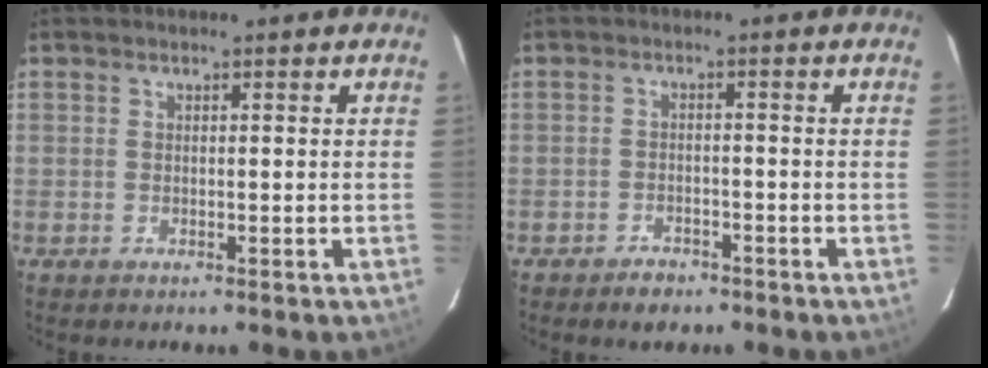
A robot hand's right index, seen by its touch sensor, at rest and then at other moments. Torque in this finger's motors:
{"motor_torque": [0.34, -0.25, 0.02, 0.00]}